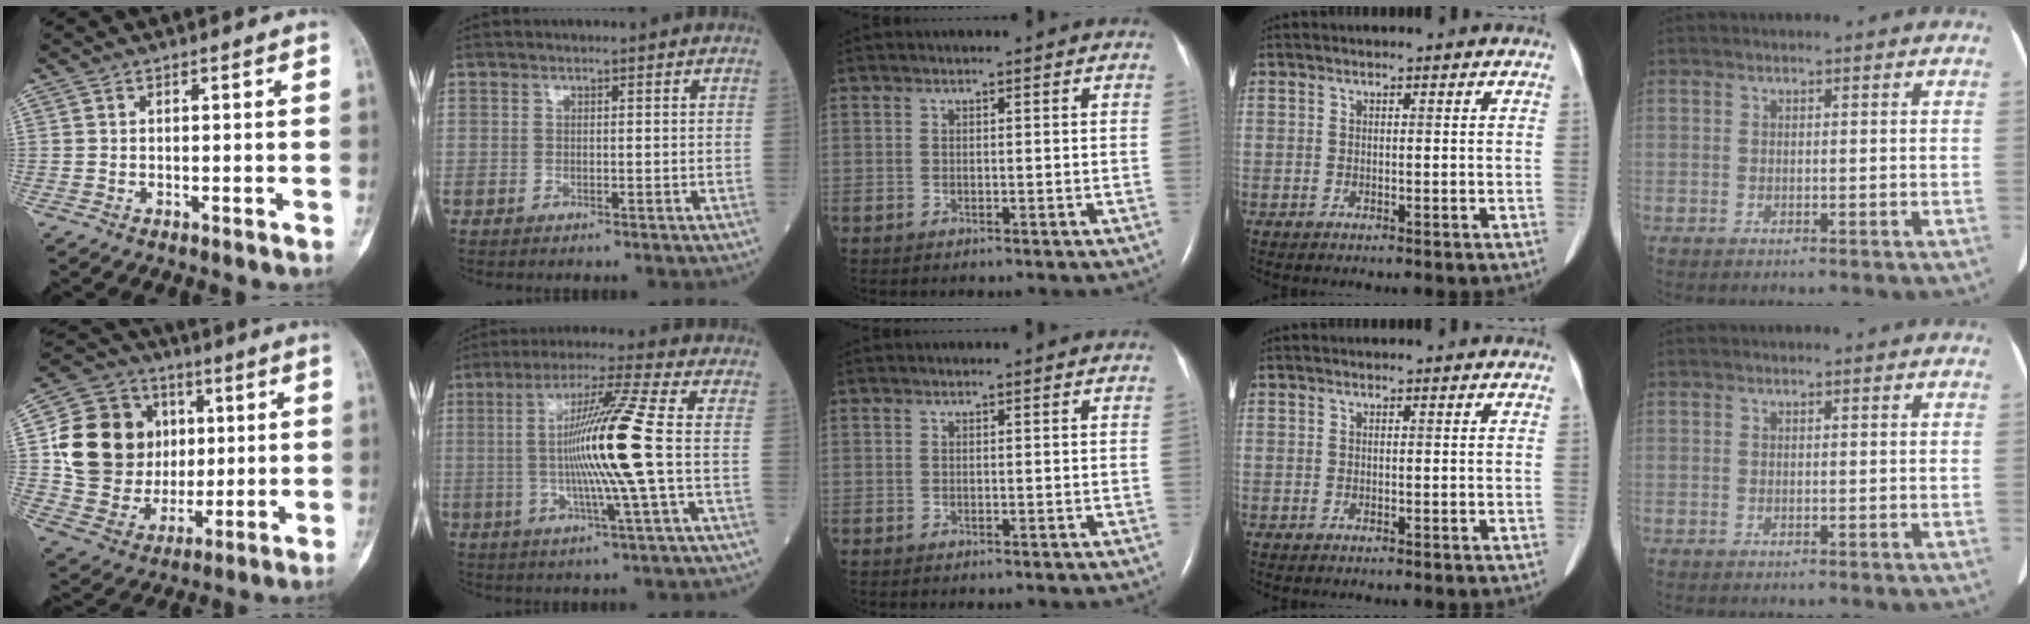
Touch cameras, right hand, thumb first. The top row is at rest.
{"thumb": {"total": 20.3, "force": [3.2, 17.1, 10.4], "torque": [-0.157, 0.017, 0.076]}, "index": {"total": 12.9, "force": [-0.6, -2.1, 12.7], "torque": [-0.240, -0.006, -0.013]}}